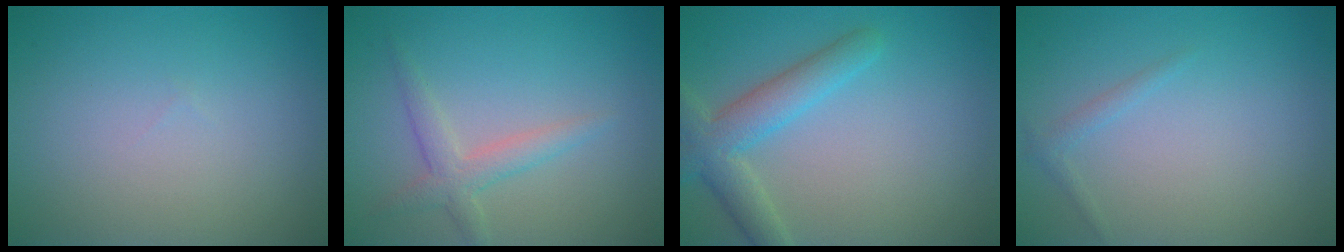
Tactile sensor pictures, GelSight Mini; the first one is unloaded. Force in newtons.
{"total": 2.4, "press": 2.4, "slide": 0.1}
{"total": 4.3, "press": 4.3, "slide": 0.2}
{"total": 0.9, "press": 0.9, "slide": 0.1}